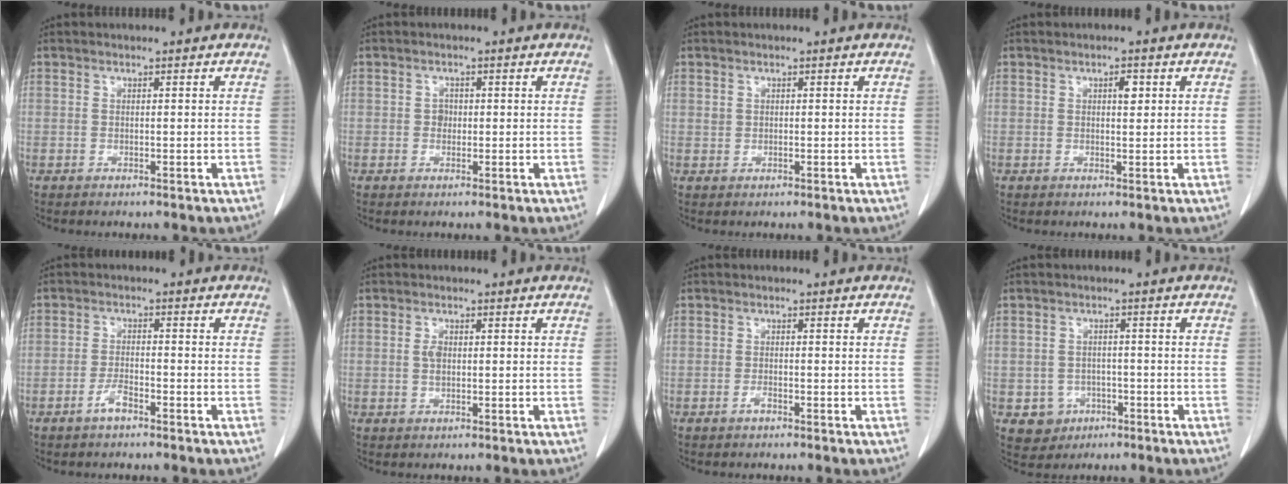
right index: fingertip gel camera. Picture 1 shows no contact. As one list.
[{"total": 1.2, "force": [0.0, 1.1, 0.6], "torque": [-0.007, 0.003, -0.001]}, {"total": 0.7, "force": [0.3, 0.6, 0.2], "torque": [0.003, 0.005, 0.004]}, {"total": 1.7, "force": [0.6, 0.7, 1.5], "torque": [-0.023, 0.001, 0.009]}, {"total": 2.7, "force": [-1.8, 0.6, 1.8], "torque": [-0.034, 0.003, -0.034]}, {"total": 1.7, "force": [0.1, 0.9, 1.5], "torque": [-0.029, 0.001, 0.001]}, {"total": 0.9, "force": [-0.6, 0.2, 0.6], "torque": [-0.011, 0.001, -0.008]}, {"total": 4.3, "force": [-1.6, 3.9, 0.5], "torque": [0.000, 0.011, -0.014]}]